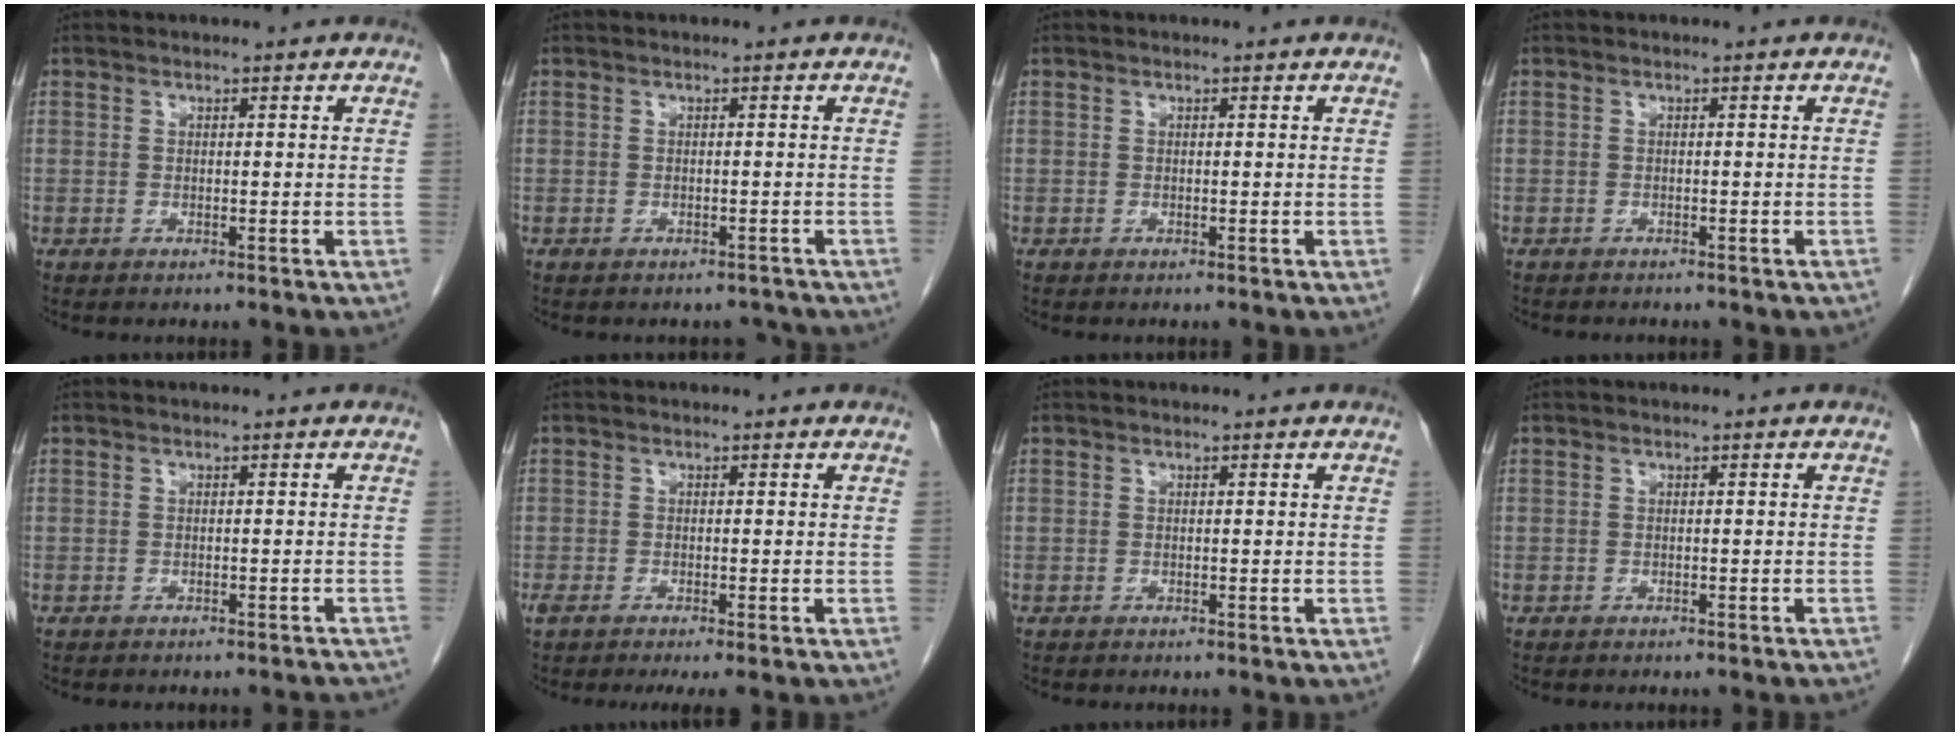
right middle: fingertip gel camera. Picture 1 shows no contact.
{"total": 2.7, "force": [-2.3, 1.4, 0.1], "torque": [0.003, 0.012, -0.031]}
{"total": 0.0}
{"total": 2.9, "force": [-2.4, 1.1, 1.2], "torque": [-0.023, -0.004, -0.020]}
{"total": 8.9, "force": [-8.1, 2.5, 2.8], "torque": [-0.028, -0.004, -0.083]}
{"total": 5.8, "force": [-4.6, 0.9, 3.4], "torque": [-0.051, -0.009, -0.073]}
{"total": 1.0, "force": [-0.9, 0.3, 0.3], "torque": [-0.010, -0.001, -0.010]}
{"total": 3.4, "force": [-3.0, 0.8, 1.5], "torque": [-0.022, -0.004, -0.031]}